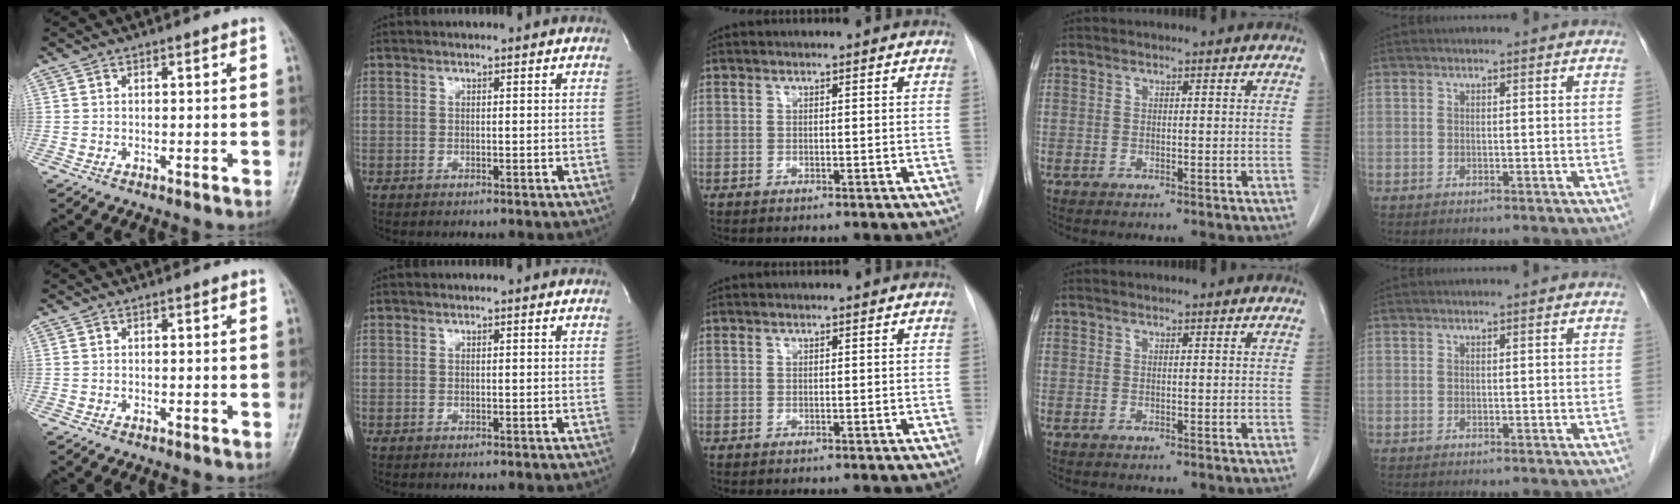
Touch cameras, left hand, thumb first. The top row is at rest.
{}